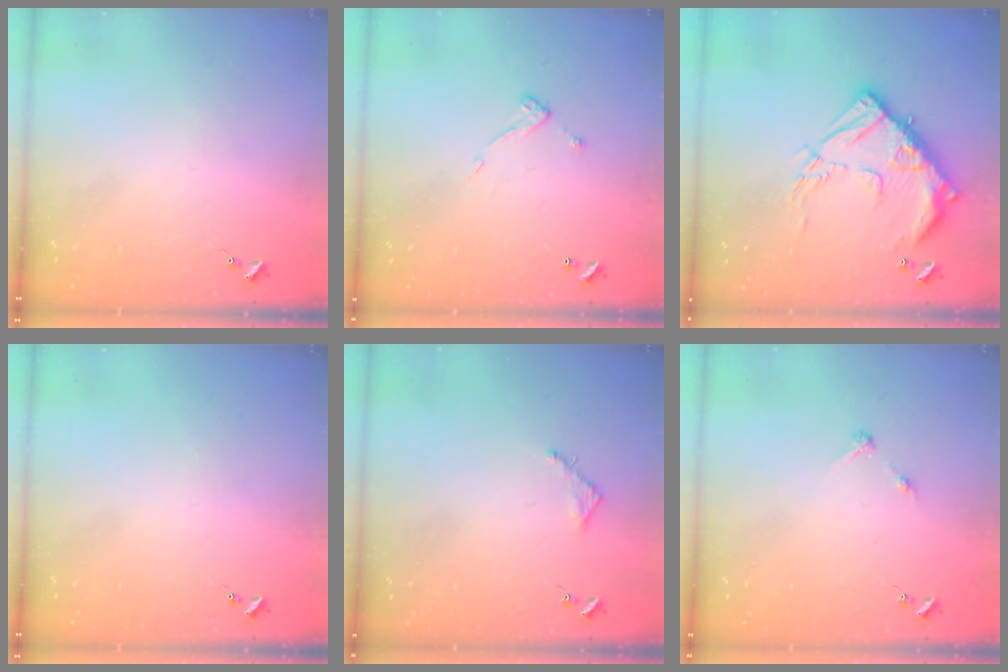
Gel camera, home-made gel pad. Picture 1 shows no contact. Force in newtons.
{"total": 7.3, "press": 7.3, "slide": 0.5}
{"total": 17.8, "press": 17.7, "slide": 1.9}
{"total": 0.0}
{"total": 2.5, "press": 2.5, "slide": 0.2}
{"total": 2.8, "press": 2.8, "slide": 0.3}